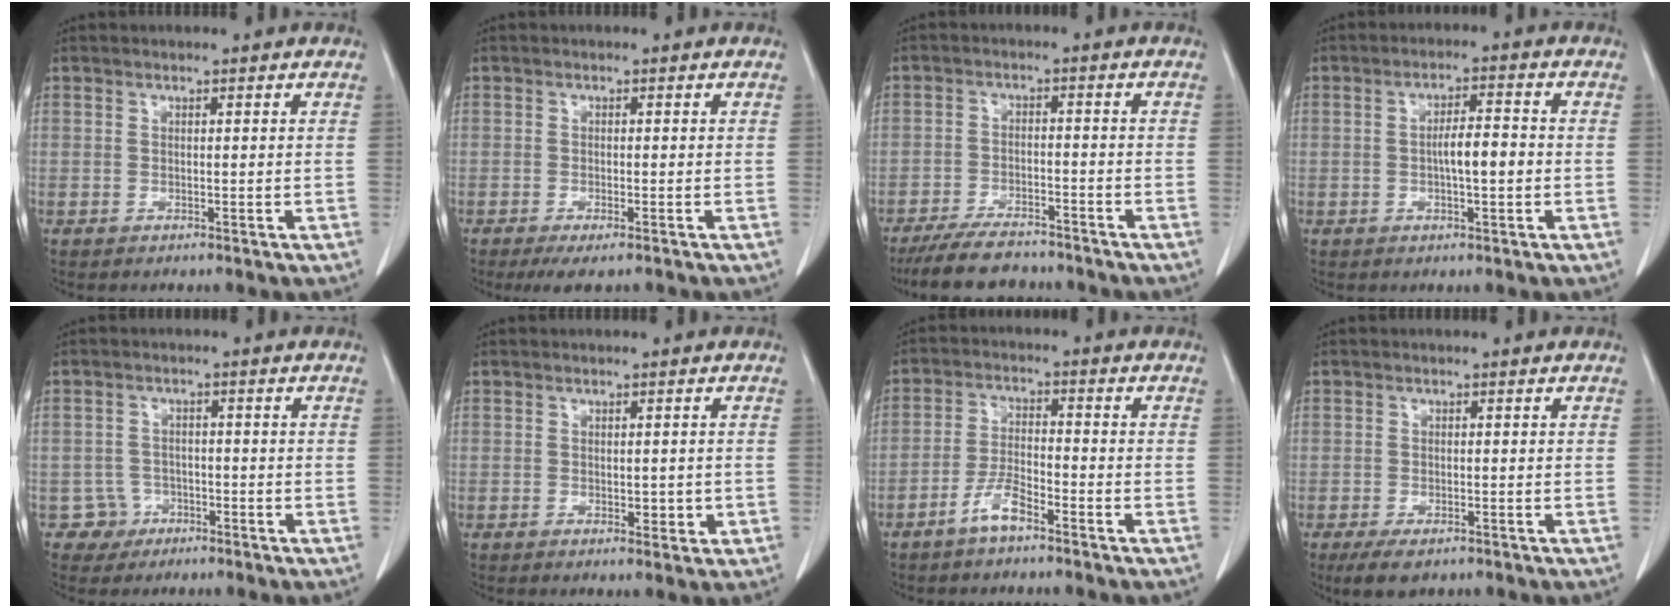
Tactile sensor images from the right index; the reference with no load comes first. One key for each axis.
{"total": 3.7, "fx": -2.7, "fy": 0.8, "fz": 2.4, "tx": -0.035, "ty": -0.008, "tz": -0.041}
{"total": 8.7, "fx": -7.7, "fy": 2.6, "fz": 3.1, "tx": -0.052, "ty": -0.012, "tz": -0.126}
{"total": 4.7, "fx": -0.6, "fy": 1.0, "fz": 4.6, "tx": -0.084, "ty": 0.007, "tz": -0.009}
{"total": 3.7, "fx": -1.6, "fy": 3.2, "fz": -0.8, "tx": 0.023, "ty": 0.017, "tz": -0.027}
{"total": 2.1, "fx": -0.2, "fy": 1.2, "fz": 1.7, "tx": -0.017, "ty": 0.001, "tz": 0.004}
{"total": 4.7, "fx": -3.4, "fy": 1.0, "fz": 3.1, "tx": -0.068, "ty": 0.002, "tz": -0.068}
{"total": 3.5, "fx": -2.2, "fy": 1.8, "fz": 2.1, "tx": -0.040, "ty": -0.006, "tz": -0.029}